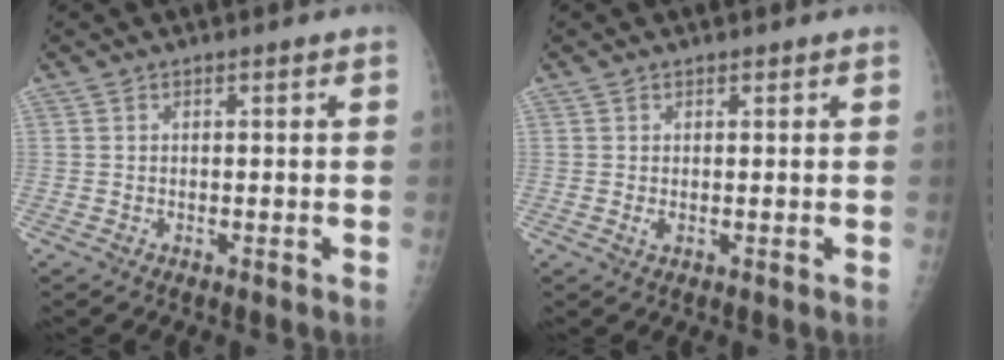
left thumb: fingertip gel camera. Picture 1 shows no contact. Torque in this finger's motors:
{"motor_torque": [-0.49, -0.08, -0.10, -0.12, 0.00]}